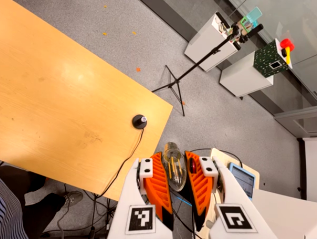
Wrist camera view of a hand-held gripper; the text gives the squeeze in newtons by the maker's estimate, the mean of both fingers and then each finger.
{"total": 21.5, "left": 26.2, "right": 16.8}